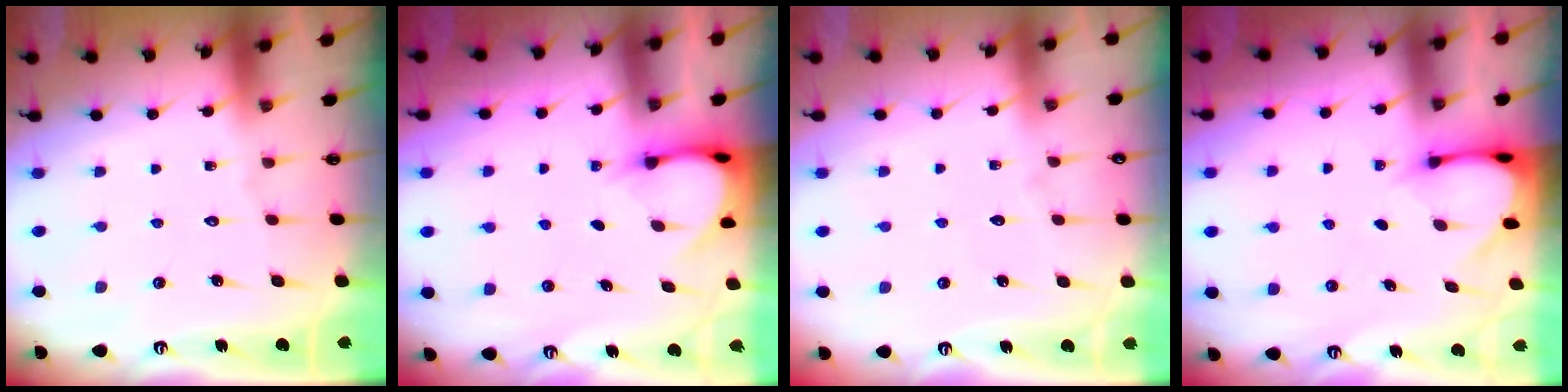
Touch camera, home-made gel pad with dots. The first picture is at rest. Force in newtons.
{"total": 3.7, "press": 3.7, "slide": 0.3}
{"total": 3.4, "press": 3.4, "slide": 0.4}
{"total": 2.8, "press": 2.8, "slide": 0.2}